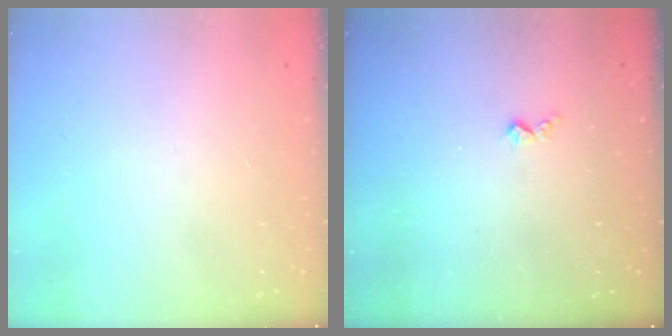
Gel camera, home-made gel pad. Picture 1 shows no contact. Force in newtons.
{"total": 3.6, "press": 3.5, "slide": 0.5}